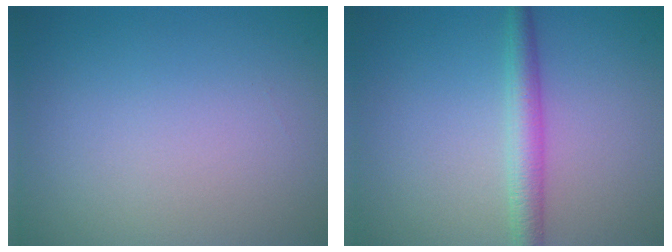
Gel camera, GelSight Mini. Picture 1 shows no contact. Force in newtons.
{"total": 2.9, "press": 2.9, "slide": 0.1}